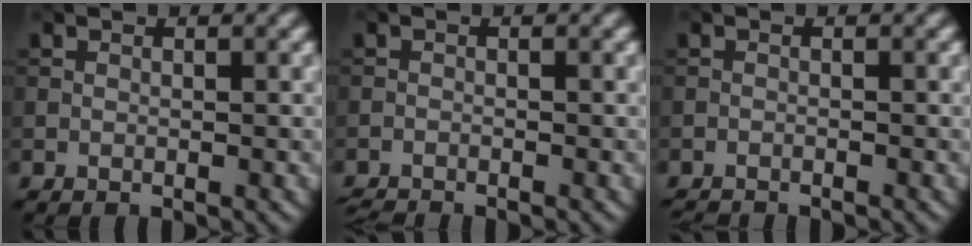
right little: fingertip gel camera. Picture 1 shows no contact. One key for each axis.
{"total": 1.5, "fx": -1.5, "fy": 0.0, "fz": 0.2, "tx": -0.008, "ty": -0.006, "tz": -0.033}
{"total": 1.4, "fx": -1.4, "fy": 0.1, "fz": 0.2, "tx": 0.000, "ty": -0.007, "tz": -0.028}